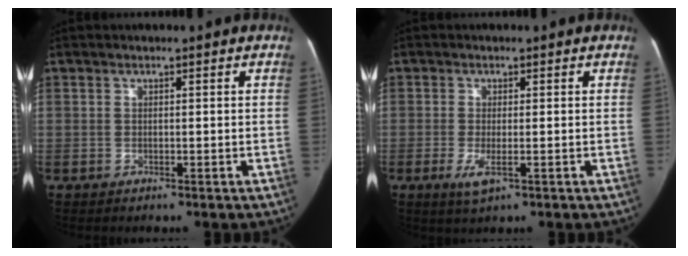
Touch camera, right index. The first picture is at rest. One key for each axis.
{"total": 3.3, "fx": -1.2, "fy": 1.2, "fz": 2.9, "tx": -0.055, "ty": -0.004, "tz": -0.017}